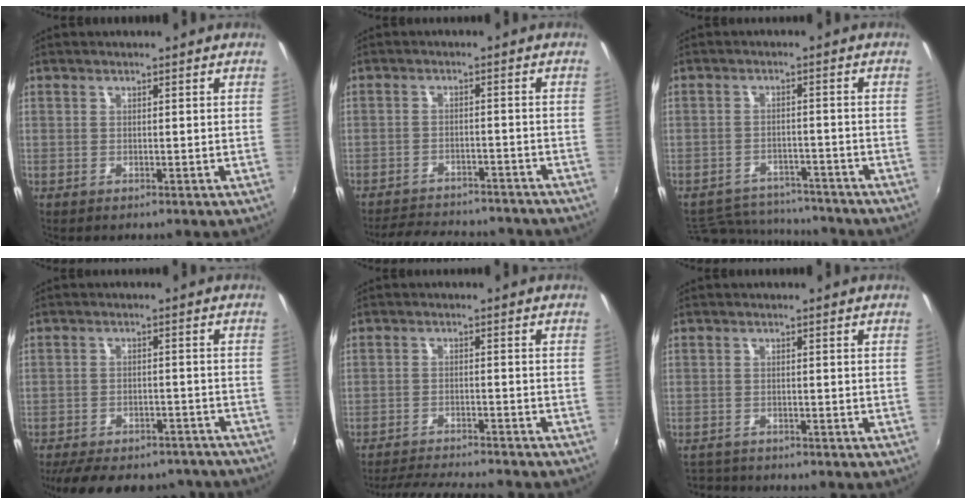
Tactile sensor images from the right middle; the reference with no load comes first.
{"total": 15.4, "force": [-13.6, 4.3, 5.7], "torque": [-0.120, 0.001, -0.179]}
{"total": 12.5, "force": [-11.3, 4.3, 3.3], "torque": [-0.085, 0.012, -0.156]}
{"total": 19.6, "force": [-16.5, 7.2, 7.8], "torque": [-0.166, 0.001, -0.207]}
{"total": 11.9, "force": [-11.0, 0.9, 4.6], "torque": [-0.103, -0.012, -0.166]}
{"total": 3.2, "force": [-3.1, 0.8, 0.1], "torque": [-0.017, -0.007, -0.057]}